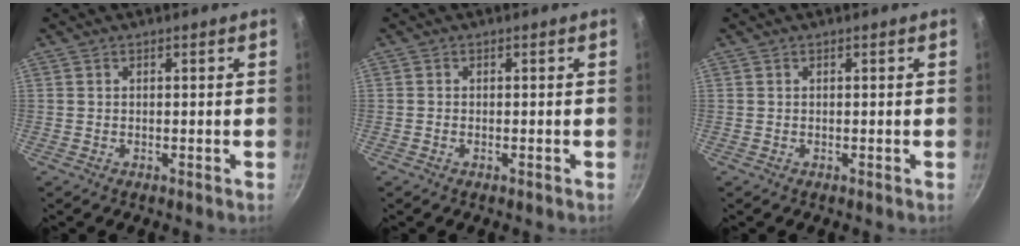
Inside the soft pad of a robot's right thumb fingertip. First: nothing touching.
{"total": 0.5, "force": [-0.3, 0.2, 0.4], "torque": [-0.009, 0.001, -0.007]}
{"total": 0.0}